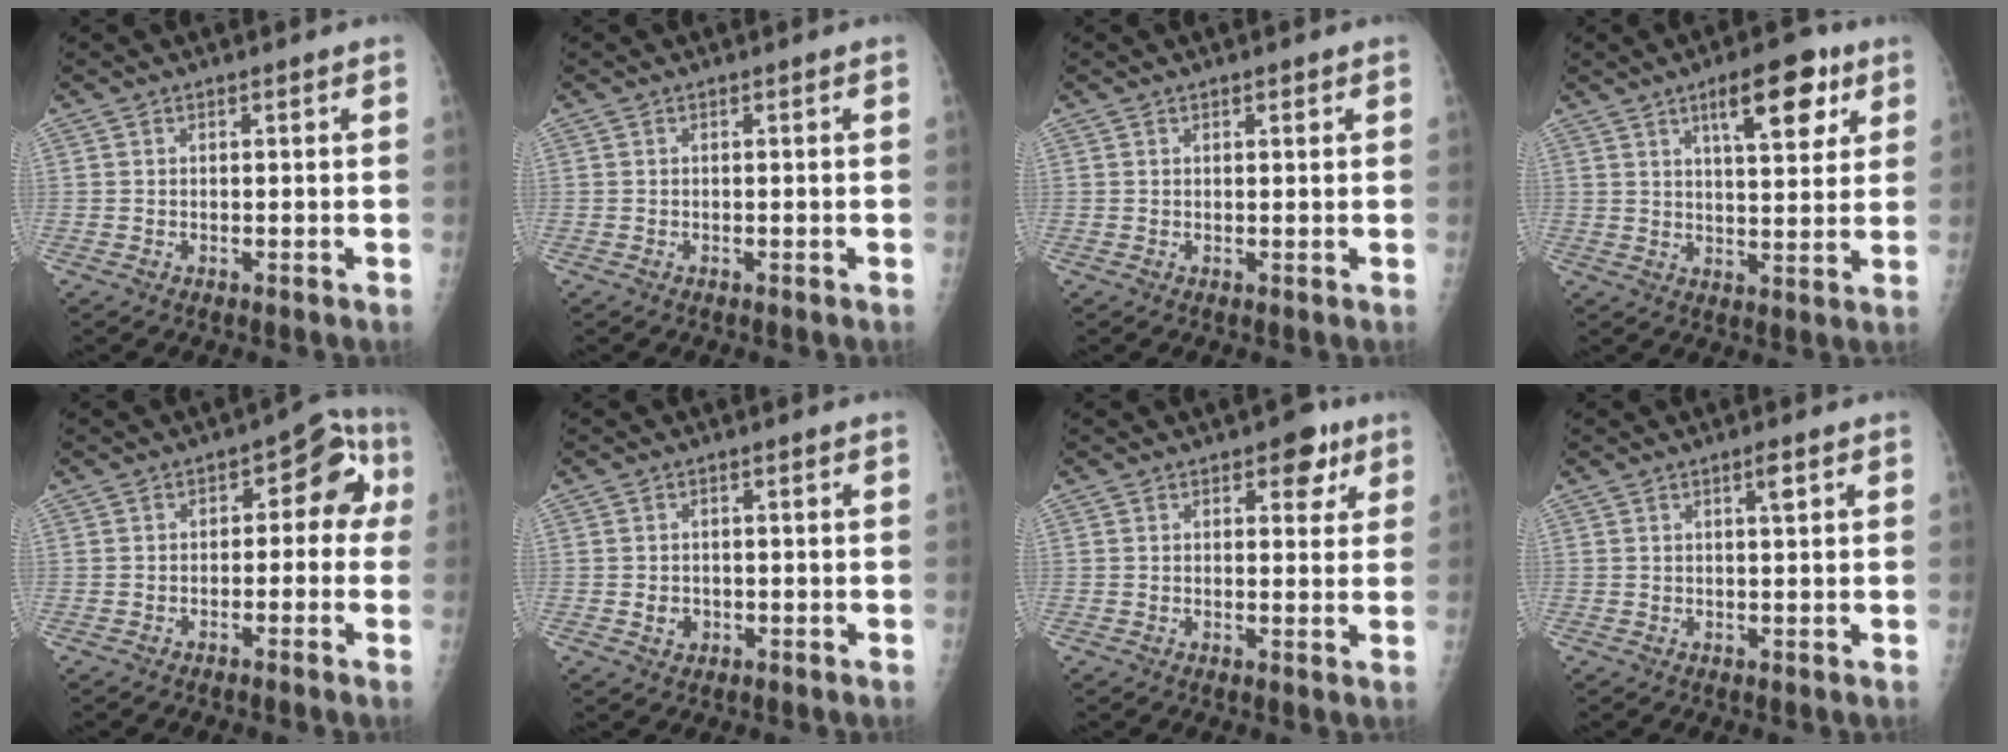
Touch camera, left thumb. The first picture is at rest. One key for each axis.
{"total": 0.0}
{"total": 1.0, "fx": 0.6, "fy": 0.5, "fz": 0.6, "tx": -0.001, "ty": -0.002, "tz": 0.007}
{"total": 11.4, "fx": 5.9, "fy": 4.2, "fz": 8.8, "tx": -0.102, "ty": -0.023, "tz": 0.084}
{"total": 7.9, "fx": -0.4, "fy": 5.0, "fz": 6.0, "tx": -0.028, "ty": 0.041, "tz": -0.019}
{"total": 2.0, "fx": -0.5, "fy": 1.8, "fz": 0.7, "tx": -0.002, "ty": 0.002, "tz": -0.003}
{"total": 5.3, "fx": 2.8, "fy": 3.0, "fz": 3.3, "tx": -0.010, "ty": -0.009, "tz": 0.029}
{"total": 1.7, "fx": 0.8, "fy": 0.3, "fz": 1.5, "tx": -0.021, "ty": -0.003, "tz": 0.013}